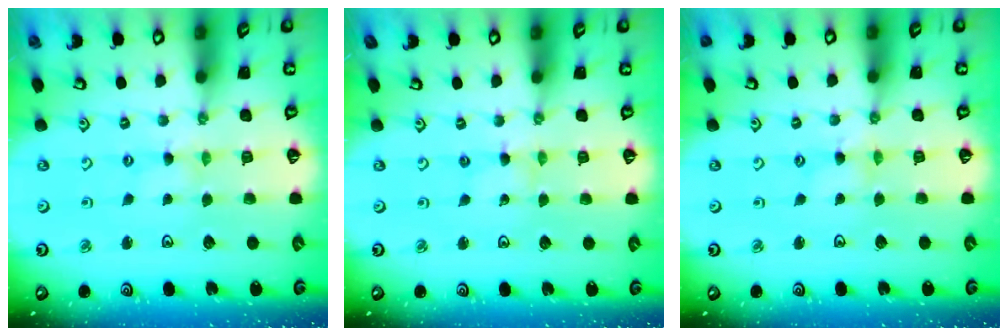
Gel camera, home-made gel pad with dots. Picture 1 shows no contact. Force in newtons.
{"total": 1.3, "press": 1.3, "slide": 0.1}
{"total": 1.2, "press": 1.2, "slide": 0.2}